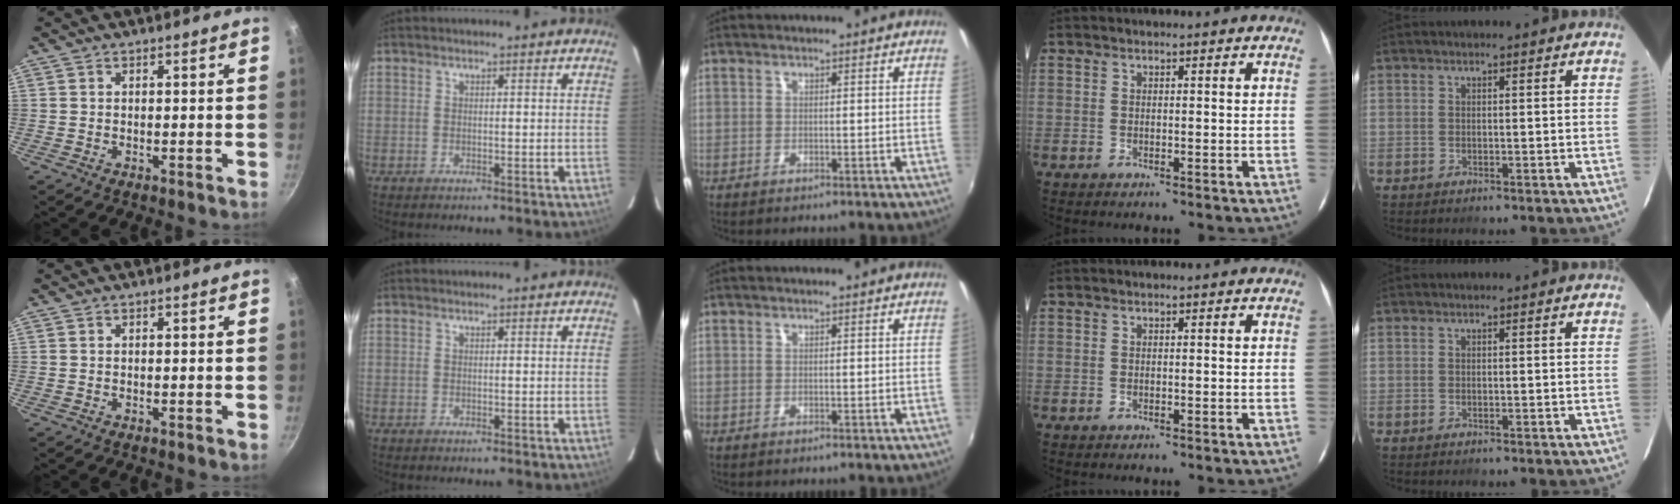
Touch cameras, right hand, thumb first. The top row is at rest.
{}